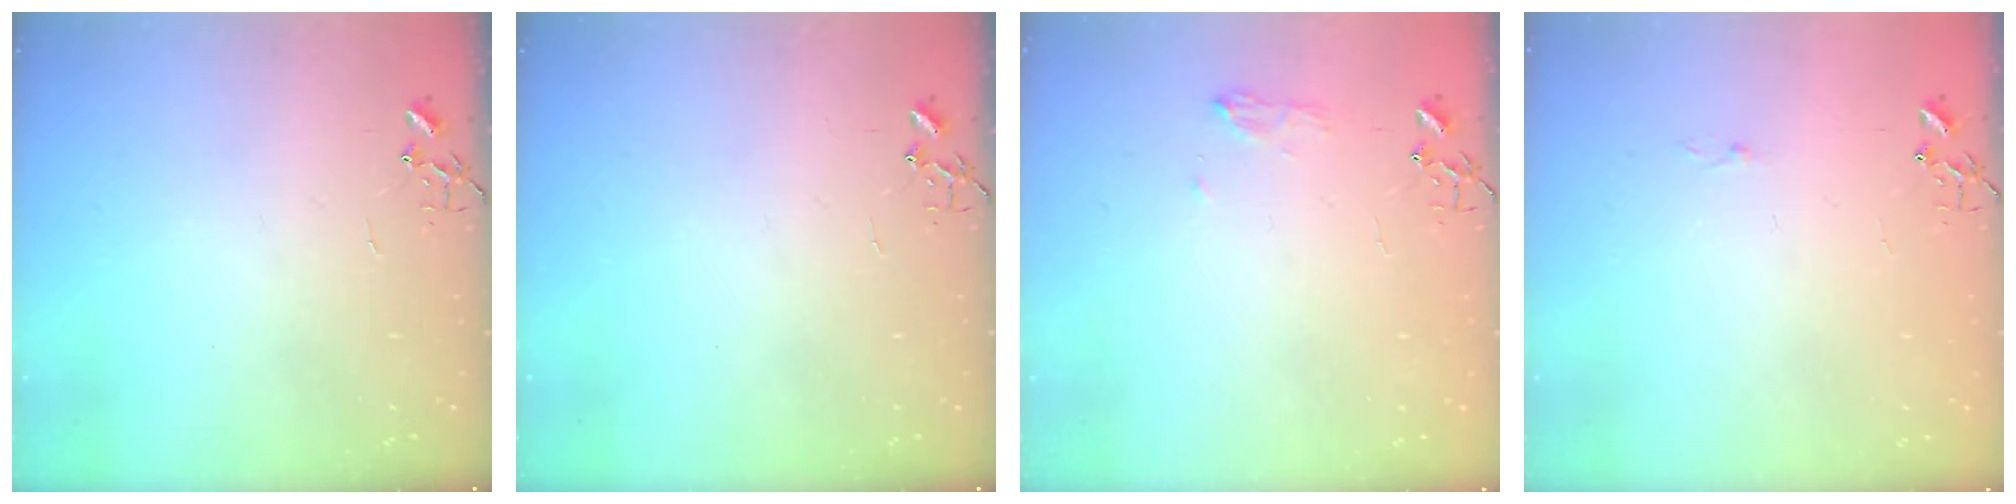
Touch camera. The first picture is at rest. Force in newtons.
{"total": 0.0}
{"total": 8.1, "press": 8.1, "slide": 1.0}
{"total": 2.6, "press": 2.6, "slide": 0.4}